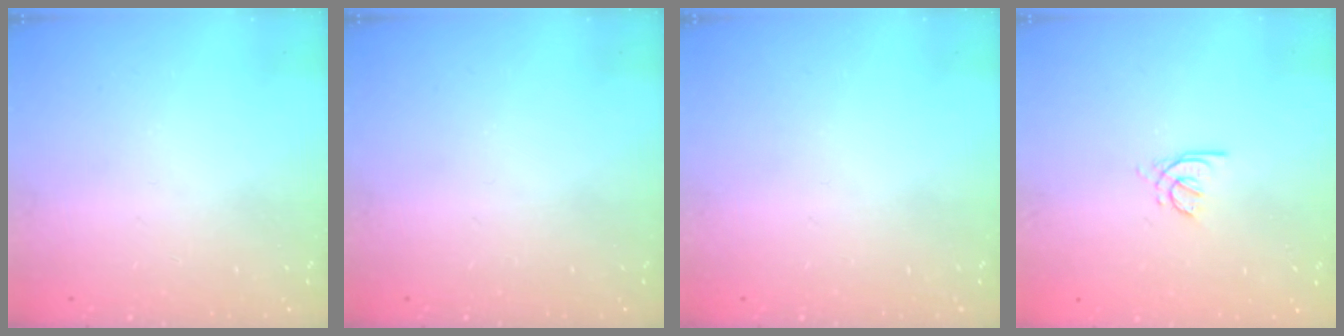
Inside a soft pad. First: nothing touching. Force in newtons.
{"total": 0.0}
{"total": 0.0}
{"total": 2.1, "press": 2.0, "slide": 0.6}